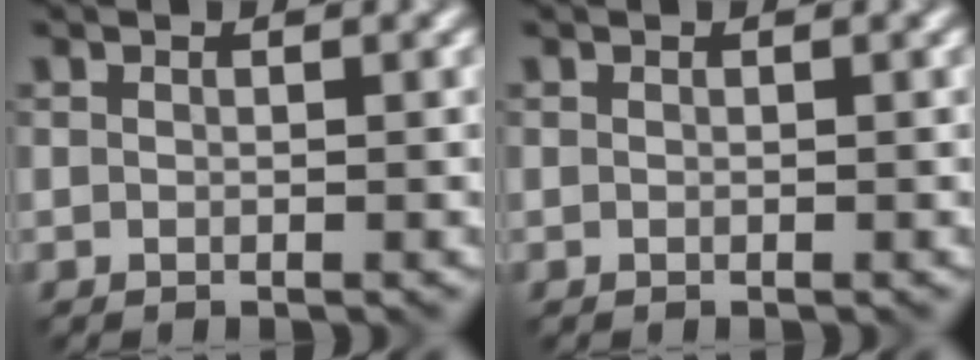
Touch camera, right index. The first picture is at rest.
{"total": 0.0}